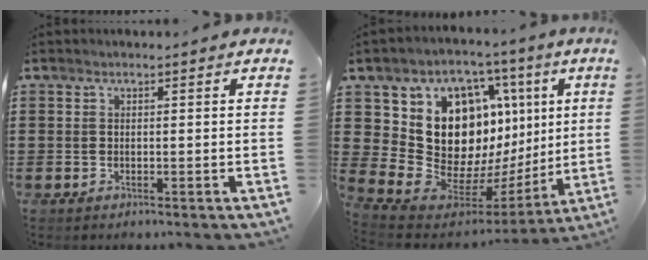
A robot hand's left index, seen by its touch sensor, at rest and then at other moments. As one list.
[{"total": 14.4, "force": [3.6, 11.9, 7.2], "torque": [-0.172, -0.044, 0.075]}]